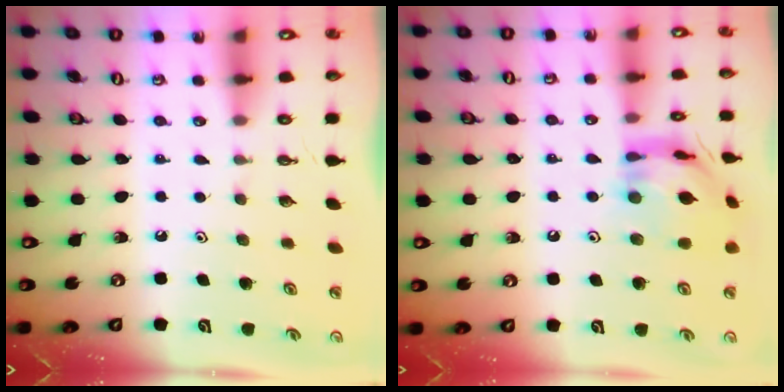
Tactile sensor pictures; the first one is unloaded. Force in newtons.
{"total": 14.1, "press": 14.0, "slide": 1.4}